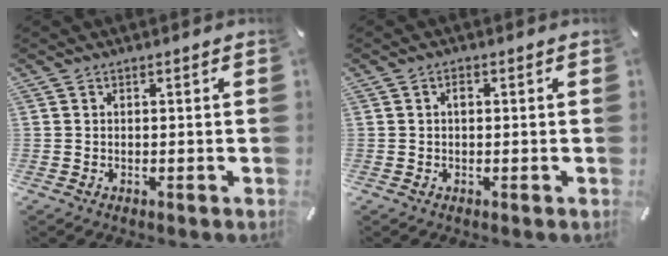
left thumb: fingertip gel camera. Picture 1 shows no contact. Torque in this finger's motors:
{"motor_torque": [0.41, 0.41, 0.20, -0.11, 0.02]}